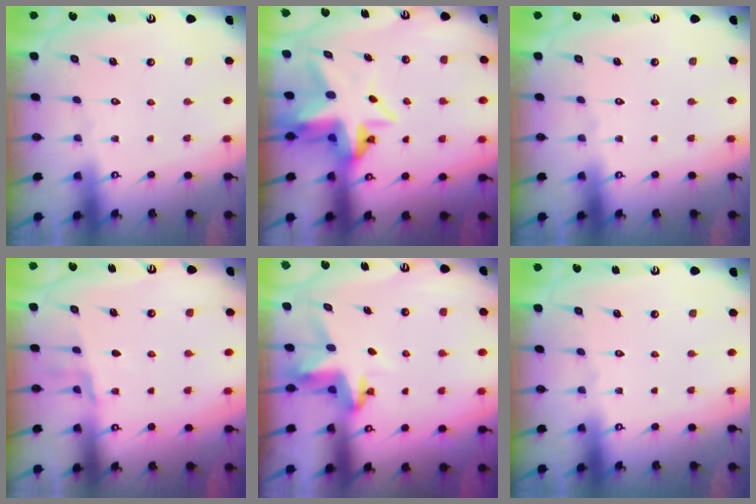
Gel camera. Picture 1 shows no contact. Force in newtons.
{"total": 8.1, "press": 7.9, "slide": 1.8}
{"total": 0.0}
{"total": 5.5, "press": 5.3, "slide": 1.3}
{"total": 3.7, "press": 3.7, "slide": 0.3}
{"total": 0.0}